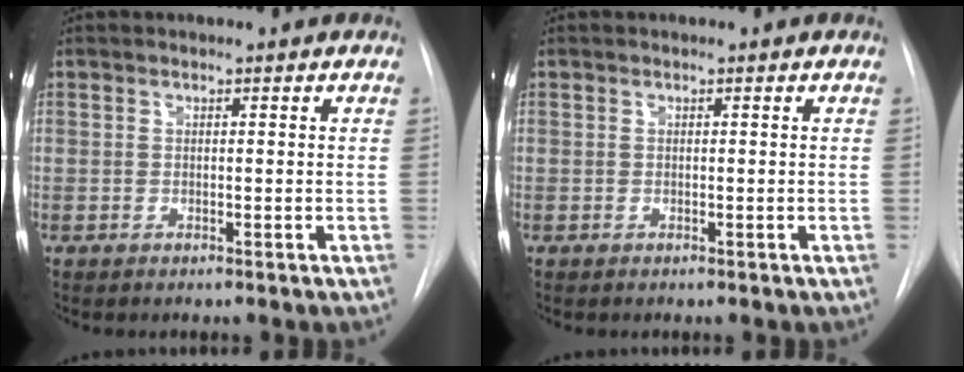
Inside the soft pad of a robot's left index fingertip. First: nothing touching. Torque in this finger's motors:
{"motor_torque": [-0.02, -0.02, 0.00, 0.00]}